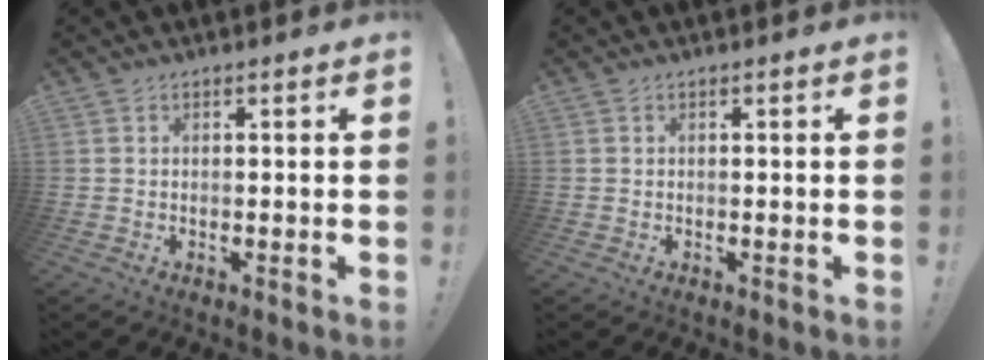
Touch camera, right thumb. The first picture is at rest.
{"total": 0.0}